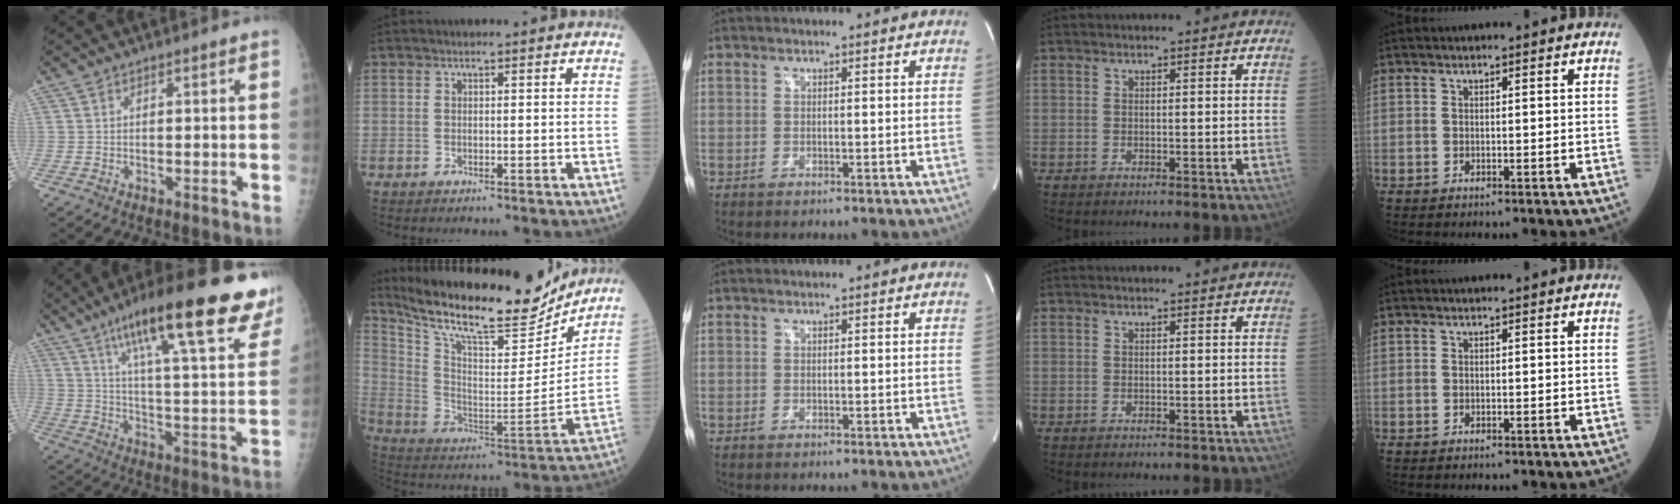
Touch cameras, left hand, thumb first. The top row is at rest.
{"thumb": {"total": 26.5, "force": [16.6, 5.9, 19.8], "torque": [-0.266, -0.036, 0.240]}, "index": {"total": 22.0, "force": [19.5, 4.0, 9.3], "torque": [-0.175, -0.020, 0.311]}}